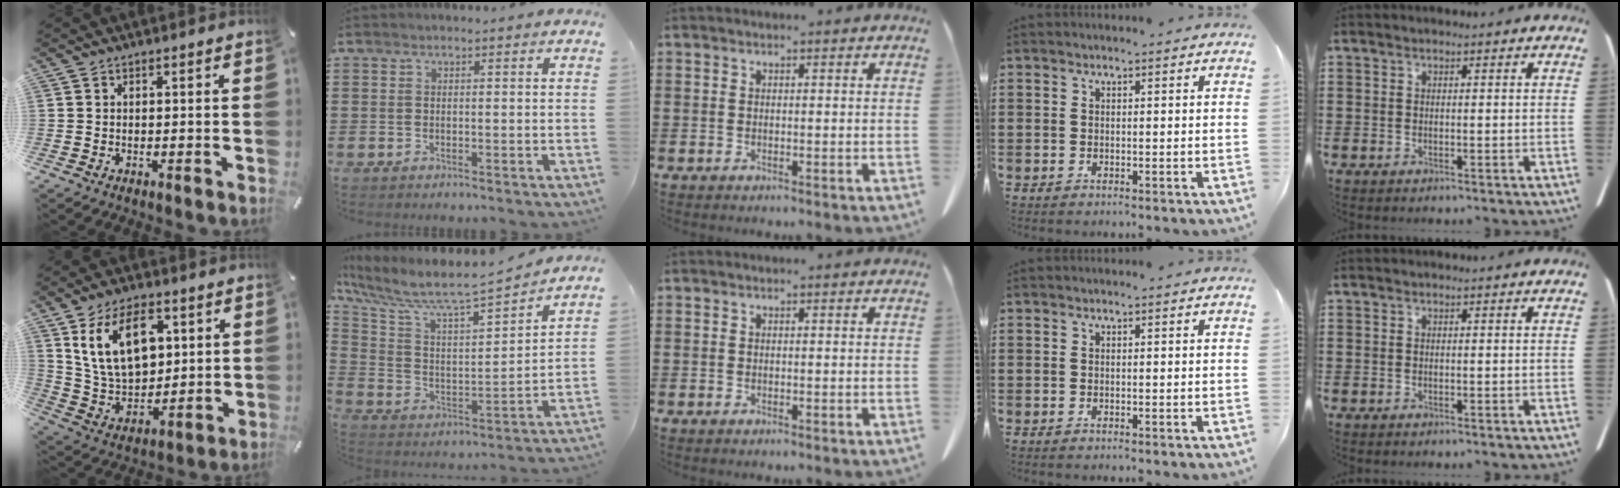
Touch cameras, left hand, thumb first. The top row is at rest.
{"thumb": {"total": 16.2, "force": [6.4, 10.6, 10.4], "torque": [-0.218, -0.011, 0.116]}, "index": {"total": 7.0, "force": [6.0, 0.6, 3.5], "torque": [-0.100, -0.054, 0.093]}}